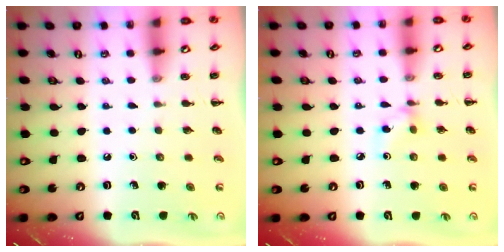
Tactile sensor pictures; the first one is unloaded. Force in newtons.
{"total": 3.0, "press": 2.8, "slide": 1.2}